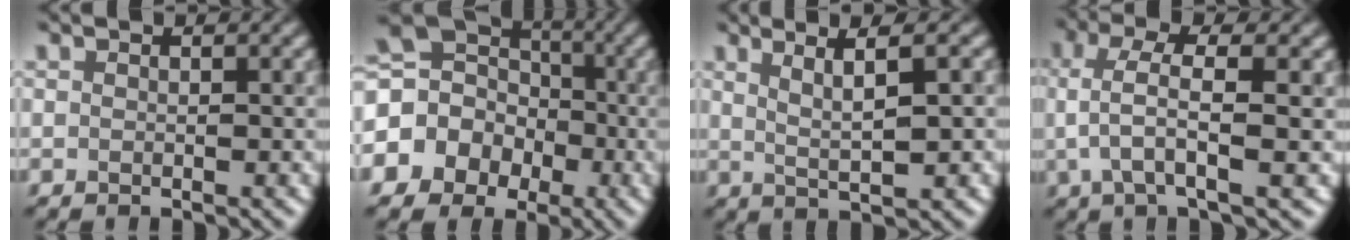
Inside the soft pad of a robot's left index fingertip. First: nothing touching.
{"total": 10.8, "force": [-2.5, 10.0, 3.5], "torque": [-0.094, 0.014, -0.067]}
{"total": 3.8, "force": [1.3, 0.6, 3.5], "torque": [-0.056, 0.003, 0.030]}
{"total": 3.8, "force": [0.3, 0.9, 3.7], "torque": [-0.079, 0.009, 0.009]}